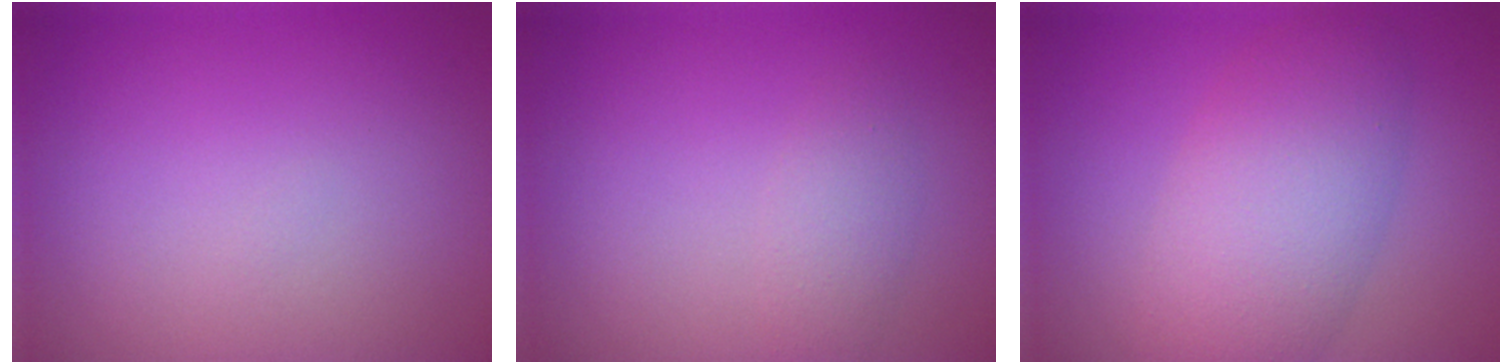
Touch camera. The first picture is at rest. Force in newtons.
{"total": 1.6, "press": 1.6, "slide": 0.1}
{"total": 6.5, "press": 6.5, "slide": 0.4}